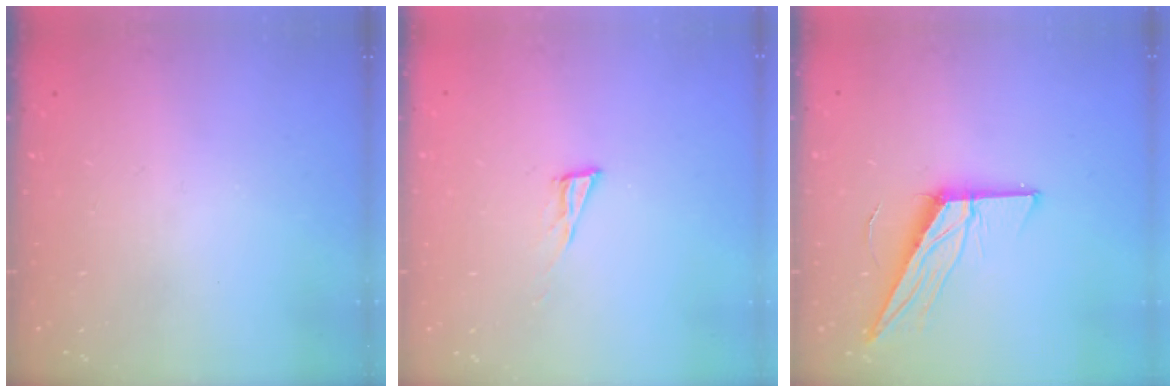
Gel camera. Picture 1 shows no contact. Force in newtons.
{"total": 5.7, "press": 5.5, "slide": 1.4}
{"total": 13.3, "press": 13.3, "slide": 0.7}